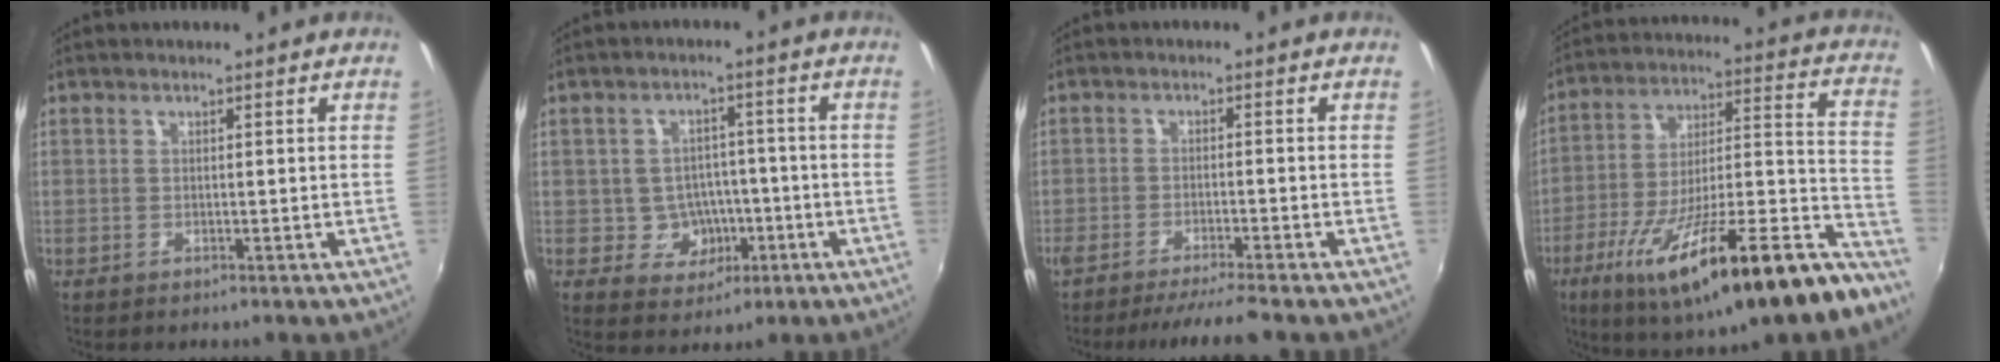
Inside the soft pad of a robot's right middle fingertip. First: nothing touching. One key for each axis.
{"total": 5.6, "fx": -1.4, "fy": 5.2, "fz": 1.4, "tx": -0.036, "ty": 0.013, "tz": -0.005}
{"total": 5.9, "fx": -5.2, "fy": -0.8, "fz": 2.7, "tx": -0.055, "ty": -0.011, "tz": -0.082}
{"total": 29.4, "fx": -19.2, "fy": 5.8, "fz": 21.5, "tx": -0.321, "ty": -0.034, "tz": -0.298}